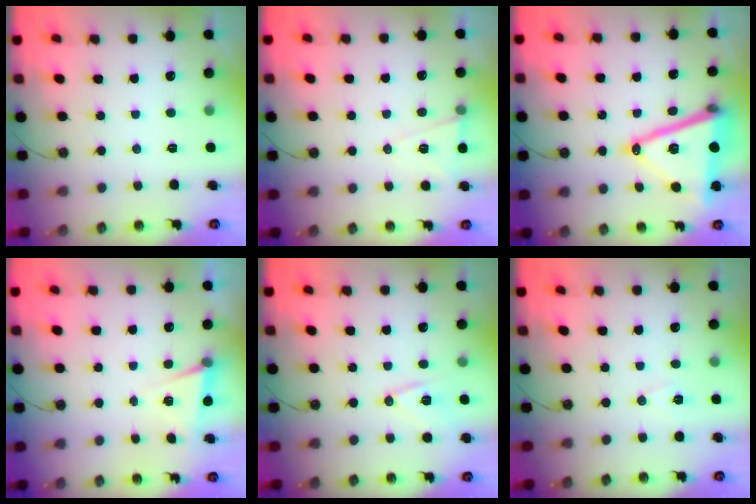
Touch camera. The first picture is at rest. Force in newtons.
{"total": 6.9, "press": 5.3, "slide": 4.5}
{"total": 19.6, "press": 19.2, "slide": 3.8}
{"total": 4.5, "press": 2.5, "slide": 3.8}
{"total": 9.8, "press": 9.3, "slide": 3.0}
{"total": 6.7, "press": 5.0, "slide": 4.4}